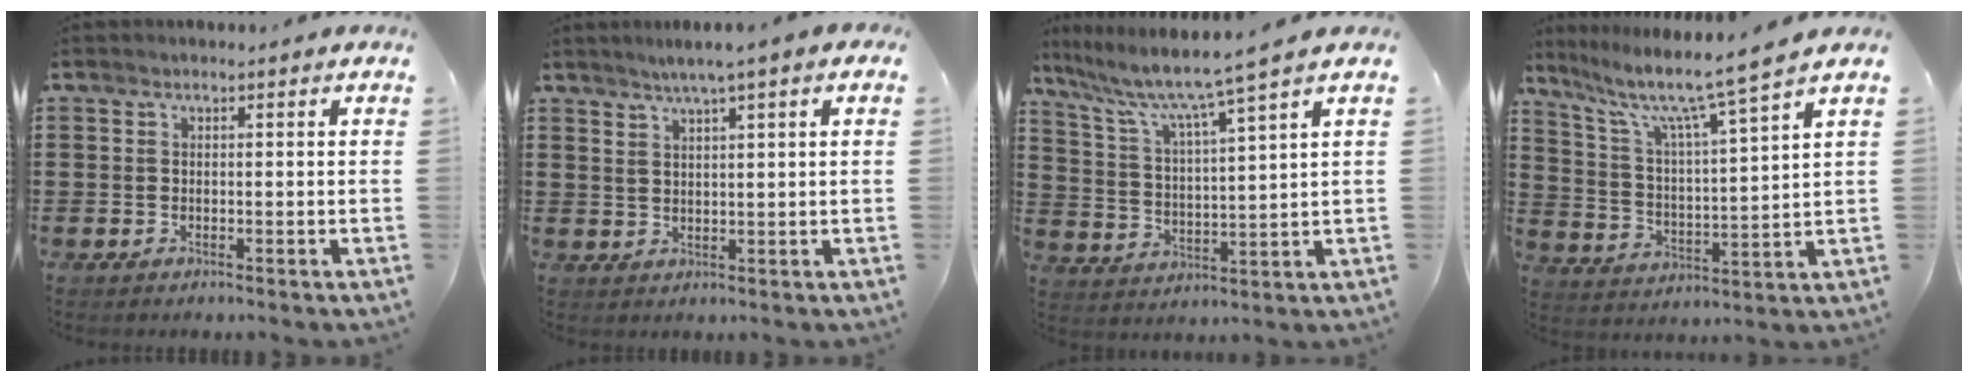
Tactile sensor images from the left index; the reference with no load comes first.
{"total": 2.9, "force": [1.9, -0.3, 2.2], "torque": [-0.046, -0.003, 0.032]}
{"total": 6.7, "force": [5.6, -0.4, 3.8], "torque": [-0.101, -0.044, 0.085]}
{"total": 7.4, "force": [5.8, -0.1, 4.6], "torque": [-0.116, -0.042, 0.086]}